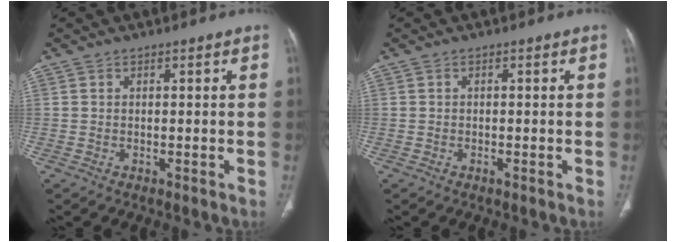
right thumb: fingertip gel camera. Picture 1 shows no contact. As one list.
[{"total": 0.6, "force": [-0.3, 0.2, 0.5], "torque": [-0.007, 0.000, -0.006]}]